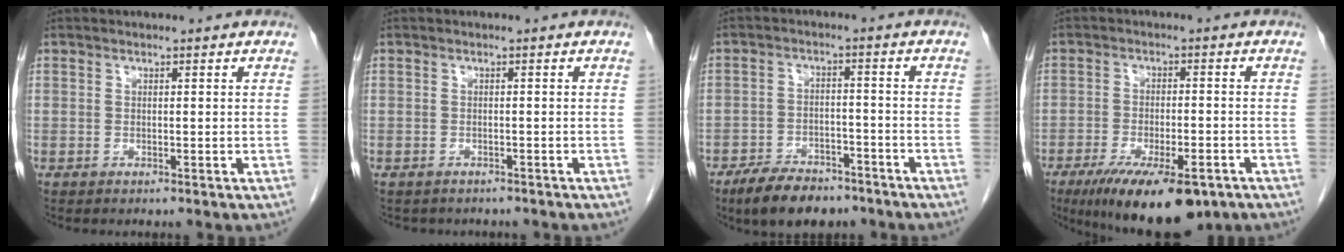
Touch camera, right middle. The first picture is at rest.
{"total": 4.0, "force": [-3.5, 1.8, 0.9], "torque": [-0.017, 0.001, -0.039]}
{"total": 8.9, "force": [-6.9, 3.7, 4.1], "torque": [-0.072, -0.003, -0.117]}
{"total": 13.9, "force": [-9.1, 4.5, 9.5], "torque": [-0.144, -0.017, -0.138]}